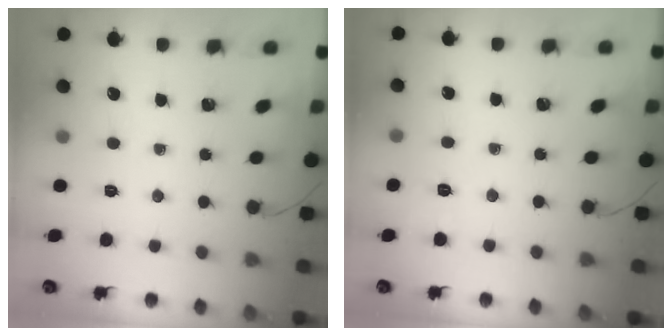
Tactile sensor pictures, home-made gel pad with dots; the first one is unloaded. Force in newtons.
{"total": 2.4, "press": 1.7, "slide": 1.7}